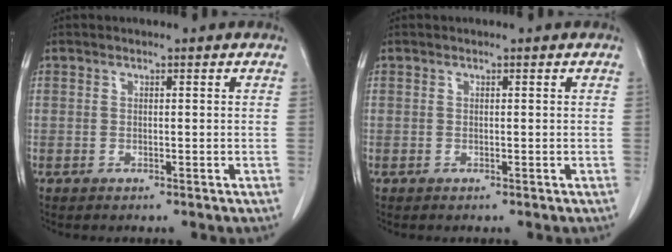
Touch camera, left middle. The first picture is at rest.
{"total": 0.0}